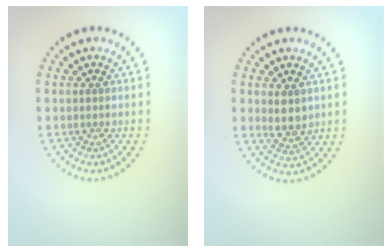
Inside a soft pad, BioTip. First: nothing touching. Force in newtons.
{"total": 2.3, "press": 2.0, "slide": 1.0}